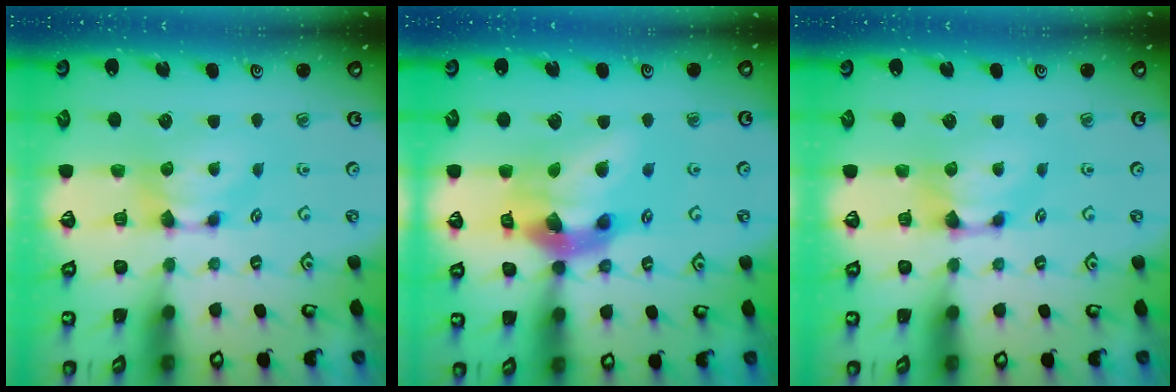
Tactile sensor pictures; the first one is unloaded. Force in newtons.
{"total": 11.4, "press": 11.1, "slide": 2.5}
{"total": 0.8, "press": 0.3, "slide": 0.7}